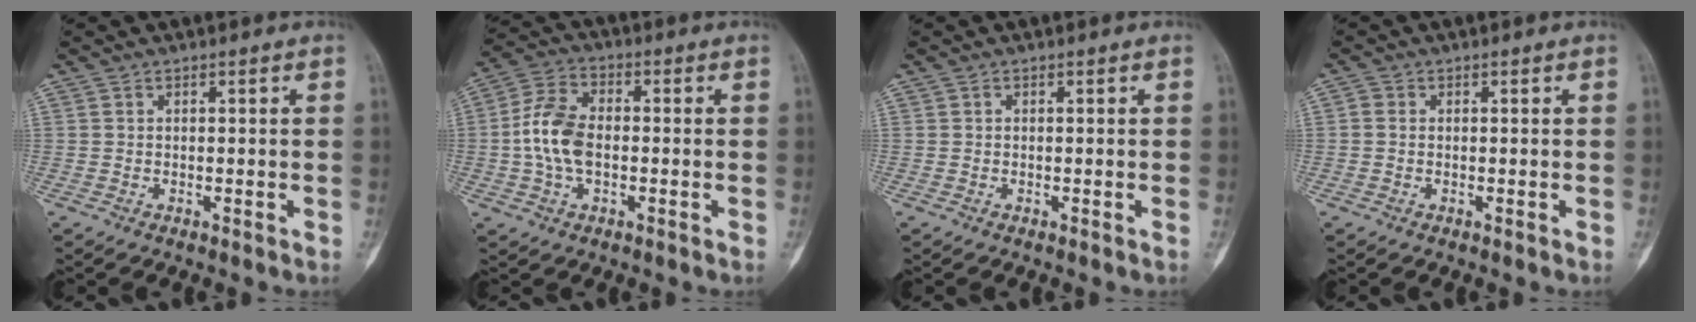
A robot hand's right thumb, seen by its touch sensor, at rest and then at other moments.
{"total": 9.9, "force": [-0.9, 6.2, 7.7], "torque": [-0.151, 0.024, -0.023]}
{"total": 0.0}
{"total": 1.2, "force": [0.0, 1.1, 0.6], "torque": [-0.007, 0.002, -0.002]}